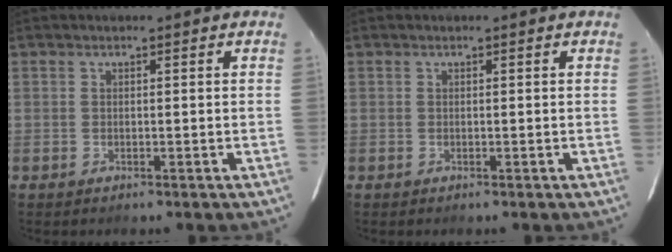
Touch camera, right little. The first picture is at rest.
{"total": 0.0}